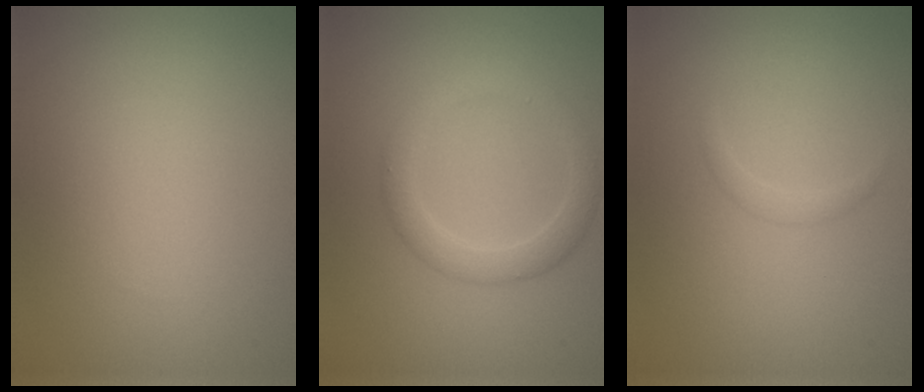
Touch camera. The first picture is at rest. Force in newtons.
{"total": 2.6, "press": 2.6, "slide": 0.0}
{"total": 0.7, "press": 0.7, "slide": 0.0}